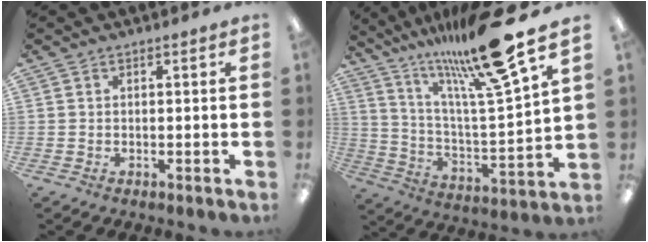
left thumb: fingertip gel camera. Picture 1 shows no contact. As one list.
[{"total": 23.8, "force": [18.8, 2.4, 14.5], "torque": [-0.250, -0.112, 0.295]}]